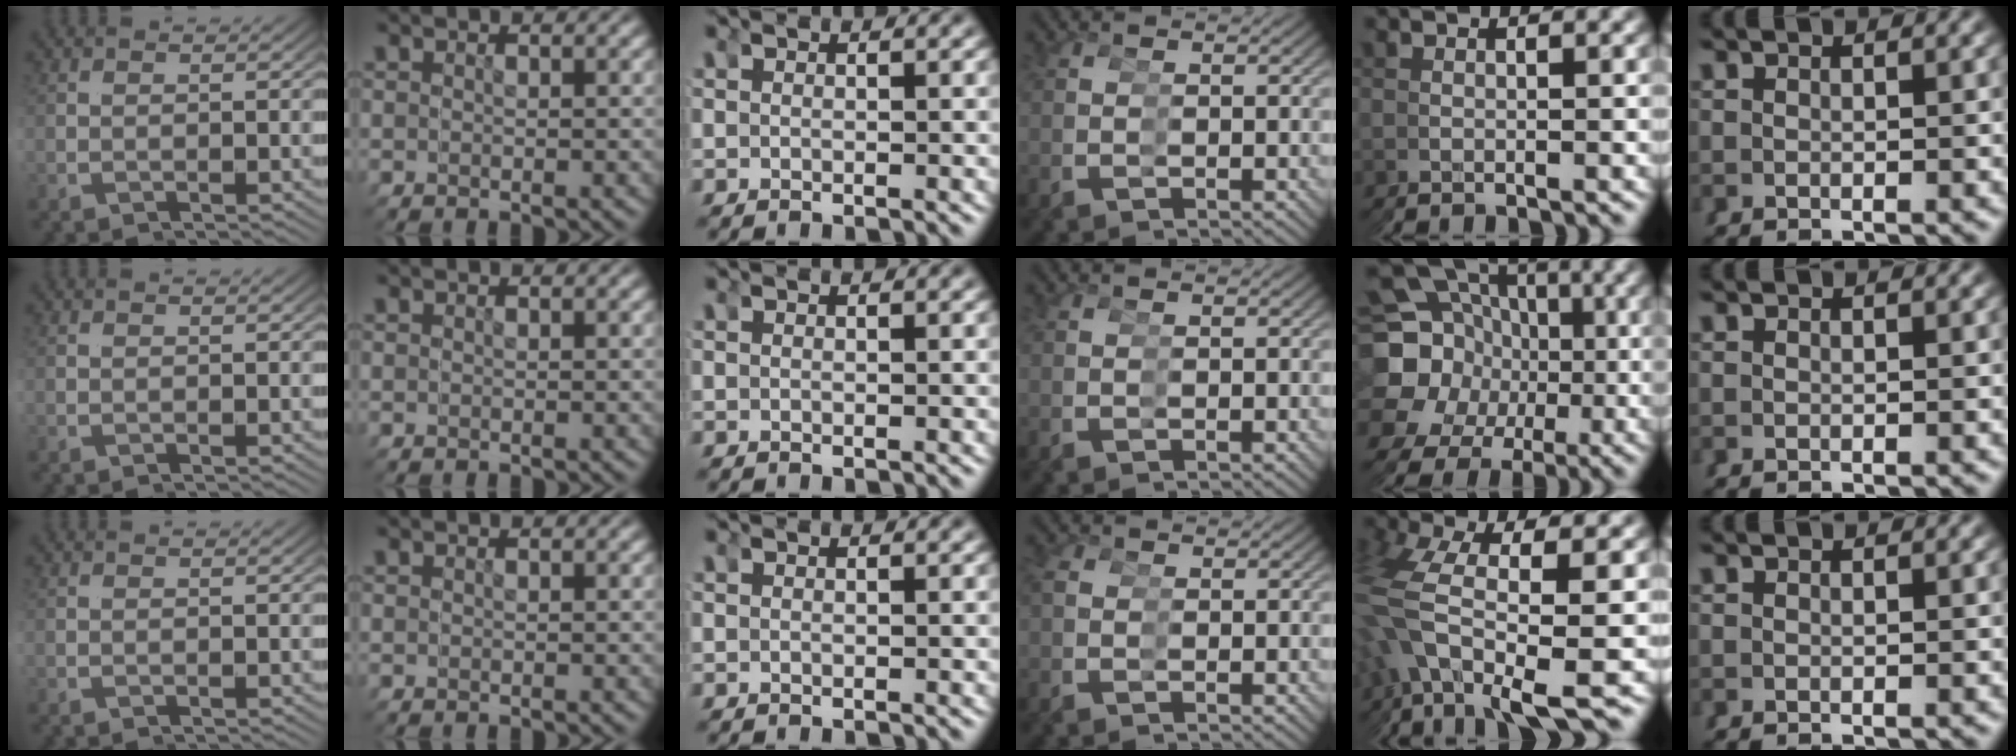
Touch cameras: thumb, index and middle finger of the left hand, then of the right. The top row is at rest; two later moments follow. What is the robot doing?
{"motion": "grasp_and_lifting", "object": "scissors"}